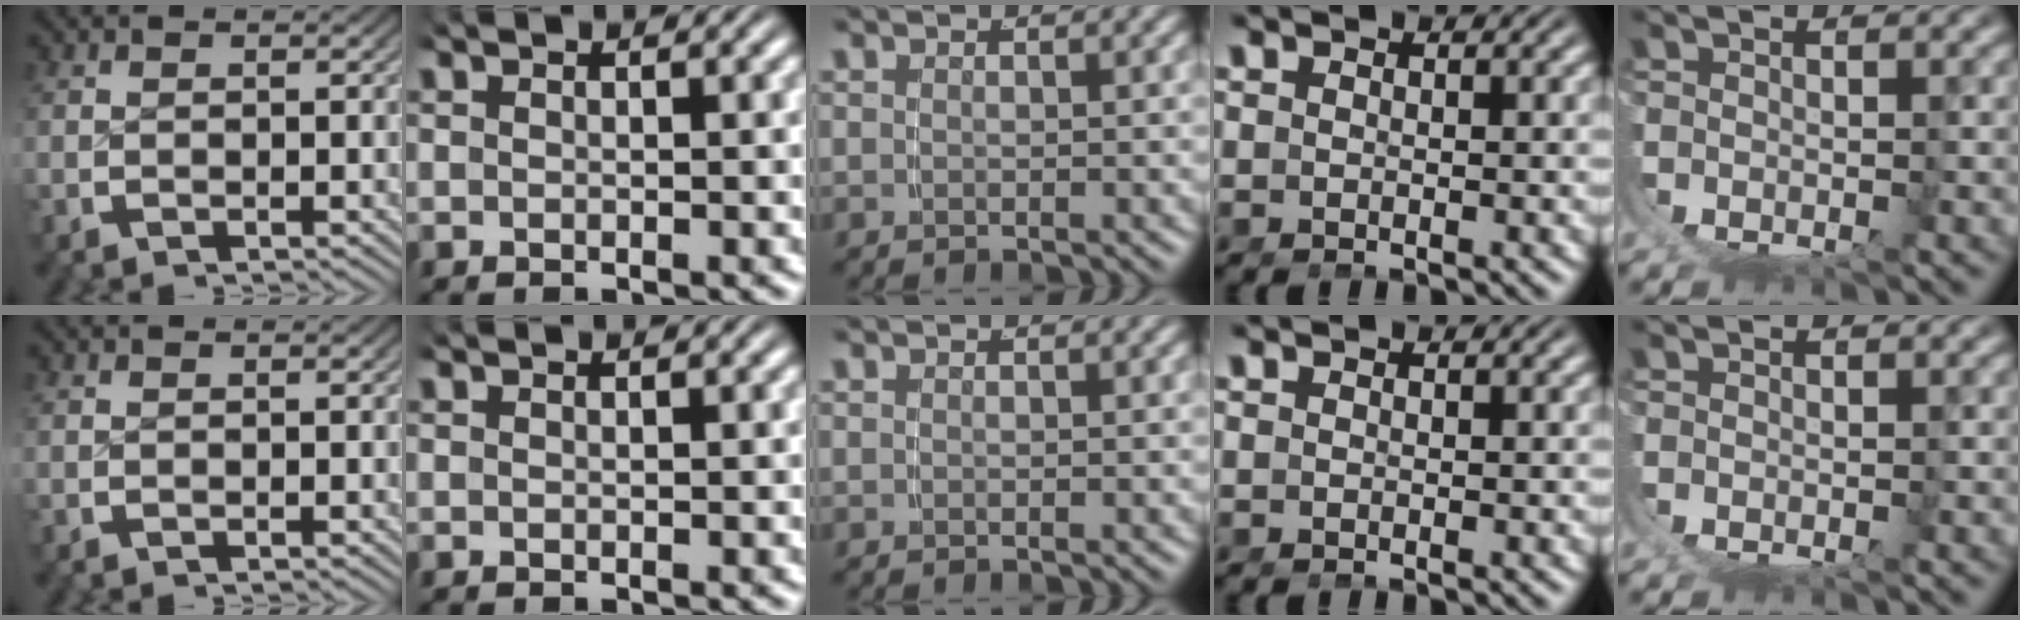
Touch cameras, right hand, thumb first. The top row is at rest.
{}